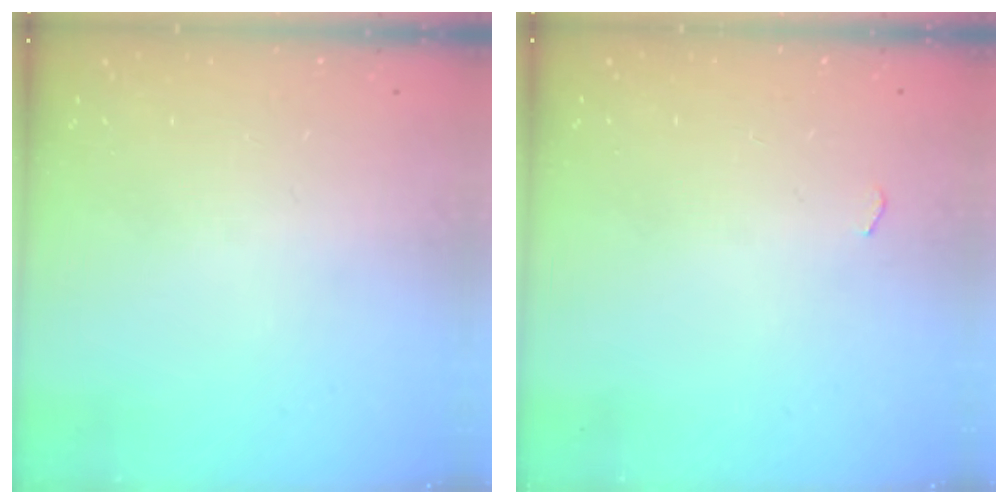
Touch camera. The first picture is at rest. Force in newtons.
{"total": 3.5, "press": 3.2, "slide": 1.5}